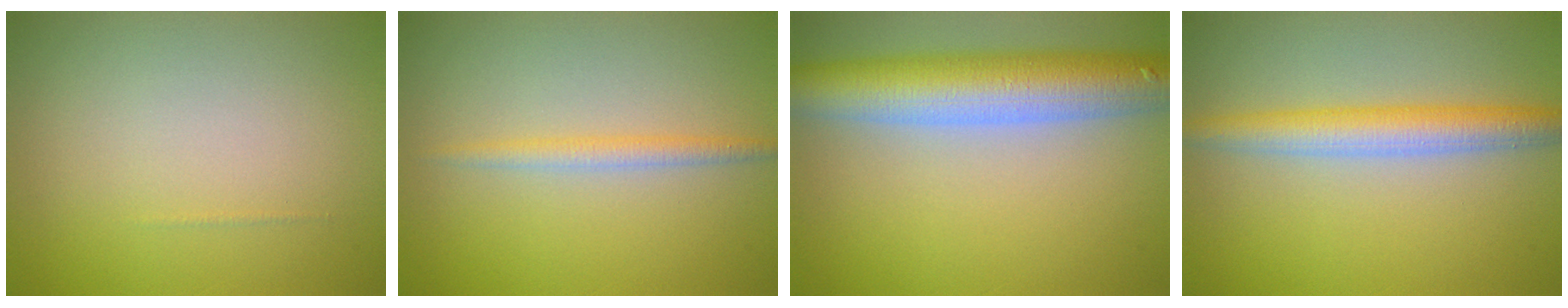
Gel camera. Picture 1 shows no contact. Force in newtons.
{"total": 1.7, "press": 1.7, "slide": 0.0}
{"total": 9.4, "press": 9.4, "slide": 0.5}
{"total": 4.2, "press": 4.2, "slide": 0.1}